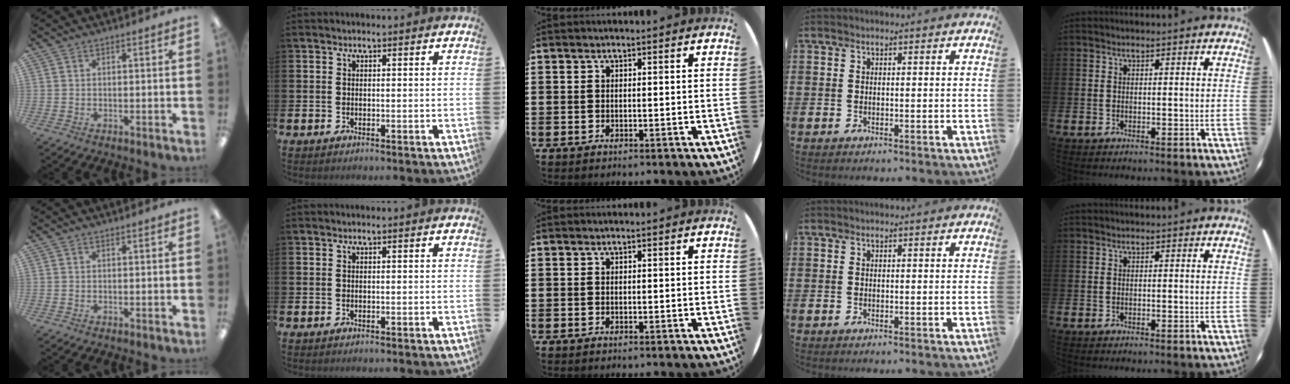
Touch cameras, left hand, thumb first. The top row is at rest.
{}